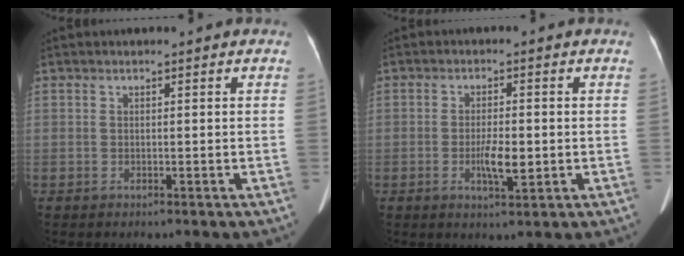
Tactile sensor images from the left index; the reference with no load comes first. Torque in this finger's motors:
{"motor_torque": [0.02, 0.00, 0.11, 0.07]}